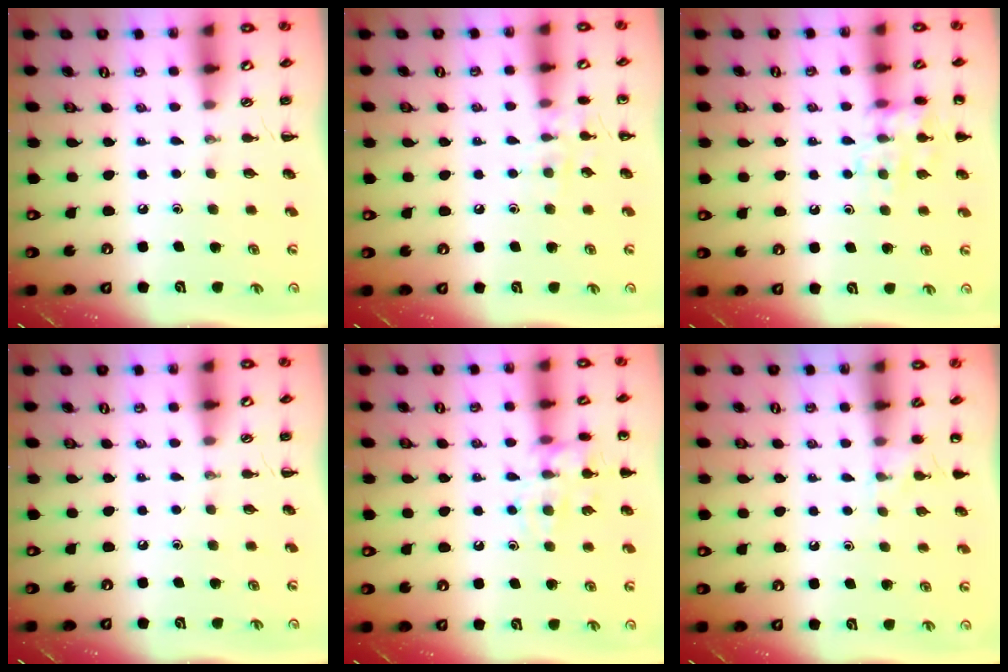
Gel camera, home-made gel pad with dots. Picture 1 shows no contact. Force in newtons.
{"total": 6.9, "press": 6.7, "slide": 1.7}
{"total": 12.5, "press": 12.5, "slide": 0.7}
{"total": 0.0}
{"total": 13.0, "press": 13.0, "slide": 1.3}
{"total": 3.7, "press": 3.6, "slide": 1.1}